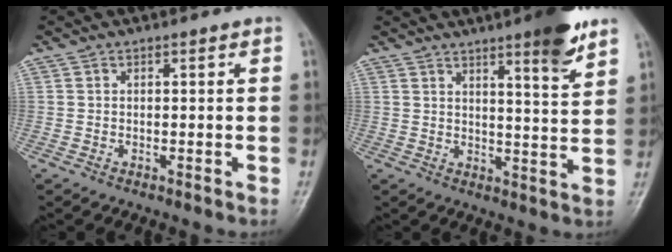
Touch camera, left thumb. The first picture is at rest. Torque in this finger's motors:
{"motor_torque": [2.32, 1.14, 1.62, -1.15, 0.21]}